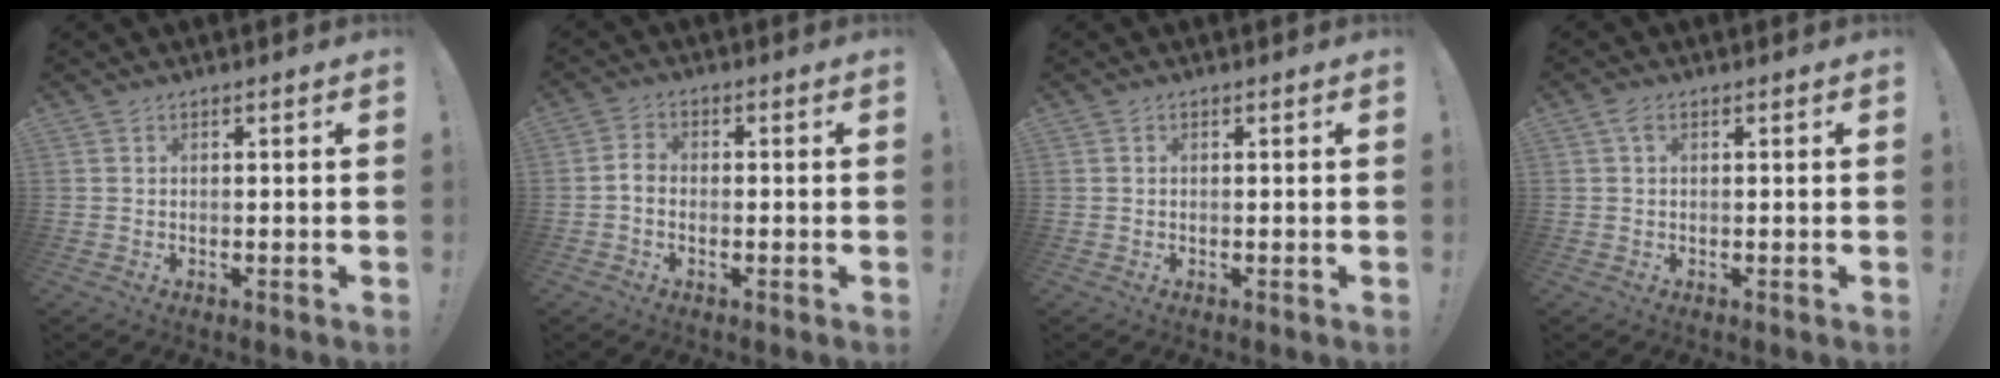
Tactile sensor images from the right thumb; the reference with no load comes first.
{"total": 3.2, "force": [-1.1, 1.9, 2.3], "torque": [-0.052, 0.012, -0.019]}
{"total": 0.0}
{"total": 1.8, "force": [0.7, 0.9, 1.4], "torque": [-0.023, 0.001, 0.010]}